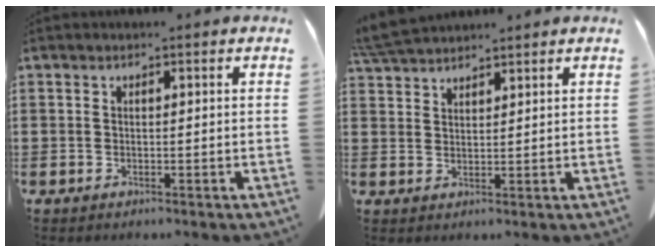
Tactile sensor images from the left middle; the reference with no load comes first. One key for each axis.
{"total": 4.9, "fx": 4.7, "fy": 0.5, "fz": 1.4, "tx": -0.042, "ty": -0.011, "tz": 0.091}